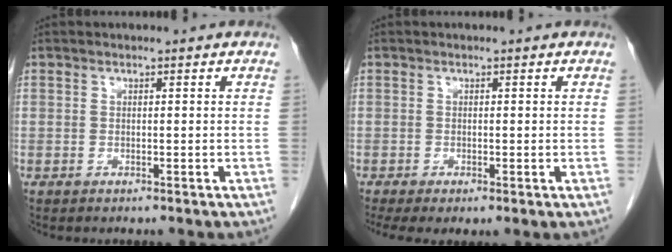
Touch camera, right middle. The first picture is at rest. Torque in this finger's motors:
{"motor_torque": [1.10, -1.04, 0.17, 0.07]}